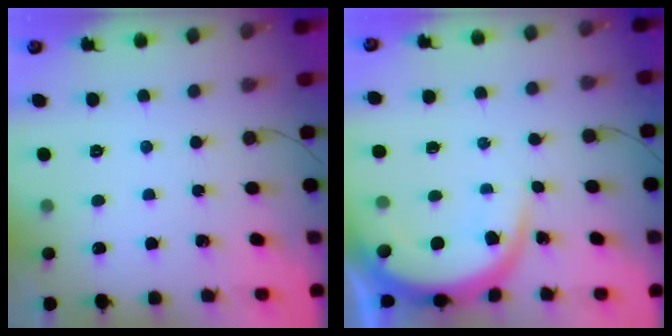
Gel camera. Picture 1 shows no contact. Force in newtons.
{"total": 9.1, "press": 9.0, "slide": 1.1}